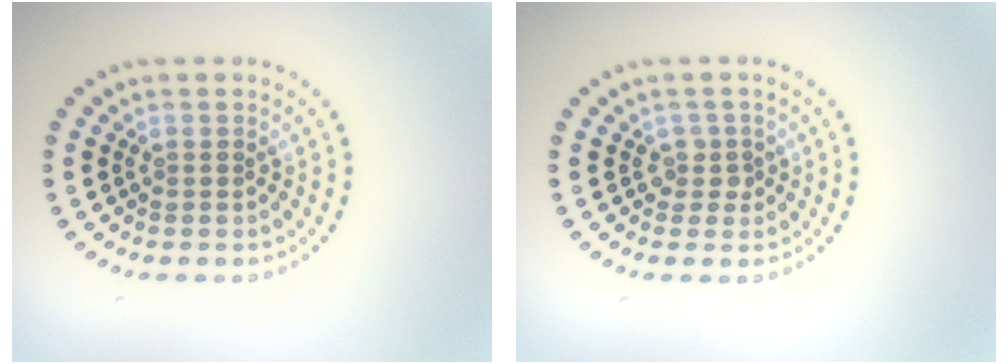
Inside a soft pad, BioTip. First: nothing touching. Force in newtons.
{"total": 1.3, "press": 1.1, "slide": 0.7}